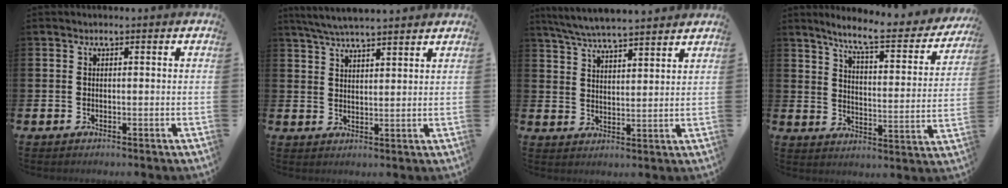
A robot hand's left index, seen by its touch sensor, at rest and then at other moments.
{"total": 5.2, "force": [5.0, 0.3, 1.4], "torque": [-0.047, -0.013, 0.092]}
{"total": 5.9, "force": [5.8, 0.2, 1.3], "torque": [-0.051, -0.030, 0.106]}
{"total": 7.7, "force": [6.8, 0.9, 3.6], "torque": [-0.086, -0.047, 0.109]}